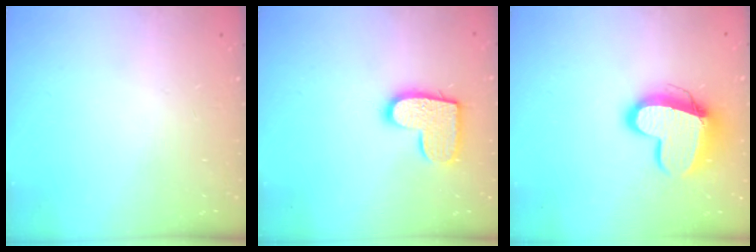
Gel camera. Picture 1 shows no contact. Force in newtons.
{"total": 12.7, "press": 12.7, "slide": 0.7}
{"total": 14.7, "press": 14.6, "slide": 1.3}